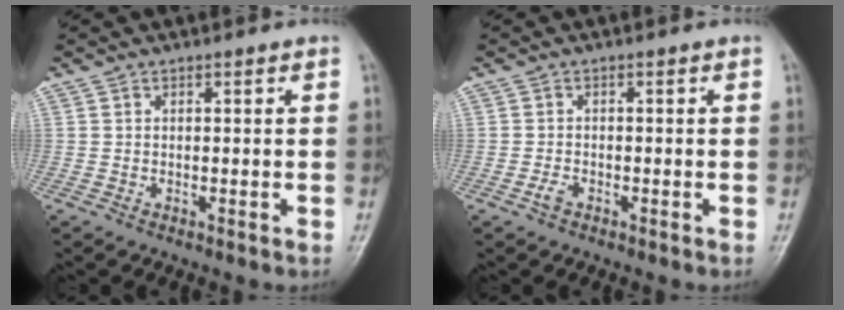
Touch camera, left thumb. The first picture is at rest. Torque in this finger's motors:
{"motor_torque": [-0.05, 0.05, 0.16, 0.08, 0.02]}